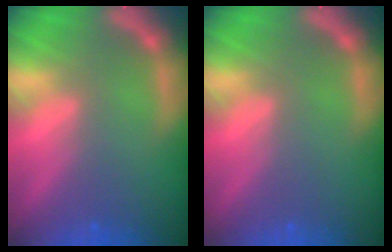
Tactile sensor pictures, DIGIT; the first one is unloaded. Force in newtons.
{"total": 0.0}